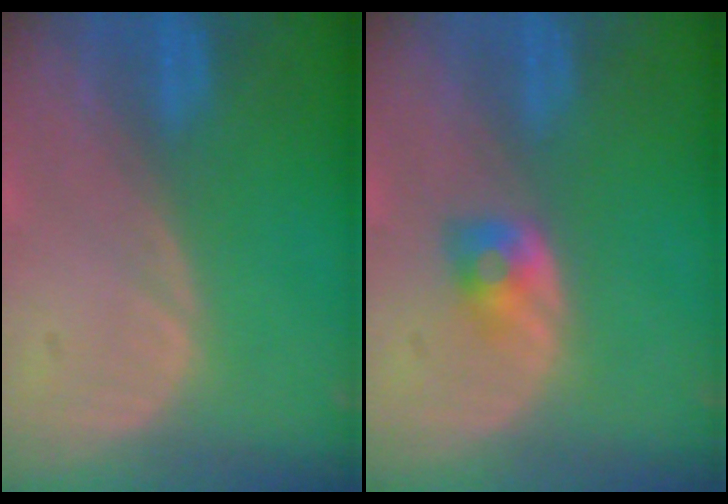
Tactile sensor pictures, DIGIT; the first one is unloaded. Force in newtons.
{"total": 2.6, "press": 2.4, "slide": 1.0}